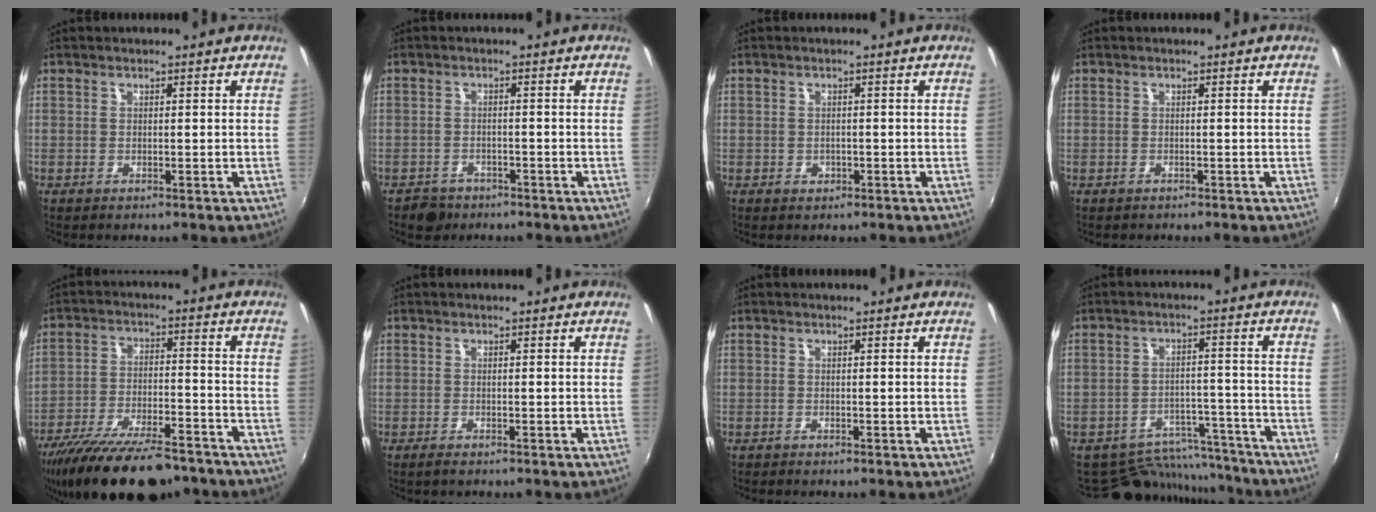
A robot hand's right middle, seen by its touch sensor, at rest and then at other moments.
{"total": 4.0, "force": [-2.9, 2.6, 0.8], "torque": [-0.031, 0.000, -0.047]}
{"total": 1.5, "force": [-0.5, 1.3, 0.4], "torque": [-0.006, -0.002, -0.006]}
{"total": 0.6, "force": [-0.4, 0.4, -0.1], "torque": [0.000, -0.001, -0.005]}
{"total": 20.3, "force": [-16.3, 5.9, 10.5], "torque": [-0.203, -0.038, -0.251]}
{"total": 0.8, "force": [-0.6, 0.3, 0.4], "torque": [-0.009, -0.004, -0.013]}
{"total": 0.0}
{"total": 12.4, "force": [-11.1, 5.0, 2.2], "torque": [-0.048, 0.030, -0.144]}